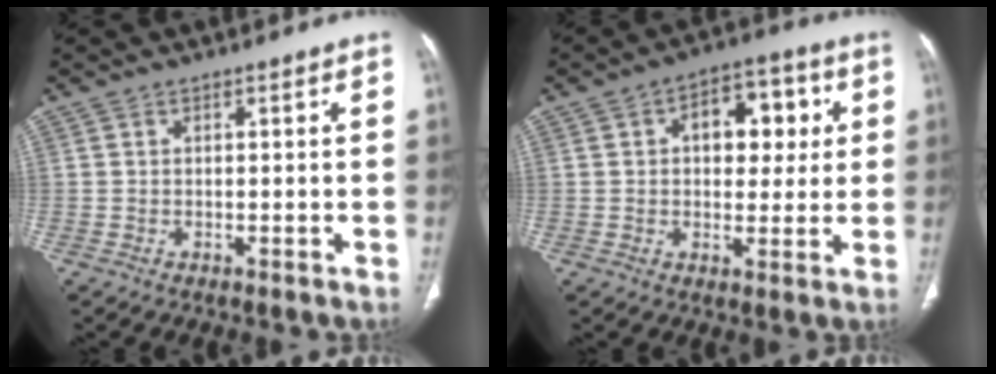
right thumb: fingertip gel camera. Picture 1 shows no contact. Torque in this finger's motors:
{"motor_torque": [0.44, 2.05, 0.90, -0.36, 0.03]}